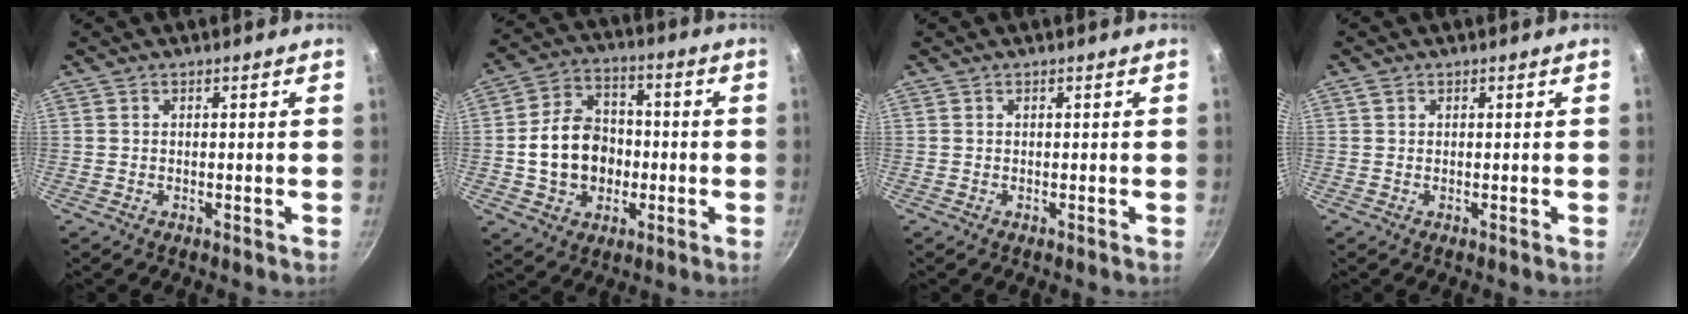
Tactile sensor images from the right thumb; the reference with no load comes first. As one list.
[{"total": 13.2, "force": [-1.4, 10.4, 7.9], "torque": [-0.109, 0.030, -0.024]}, {"total": 0.0}, {"total": 0.9, "force": [0.4, 0.7, 0.4], "torque": [-0.006, 0.001, 0.007]}]